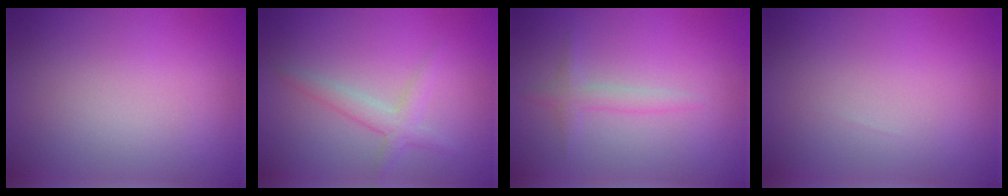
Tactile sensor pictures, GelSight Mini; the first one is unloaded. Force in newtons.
{"total": 2.3, "press": 2.3, "slide": 0.1}
{"total": 1.5, "press": 1.5, "slide": 0.1}
{"total": 0.0}